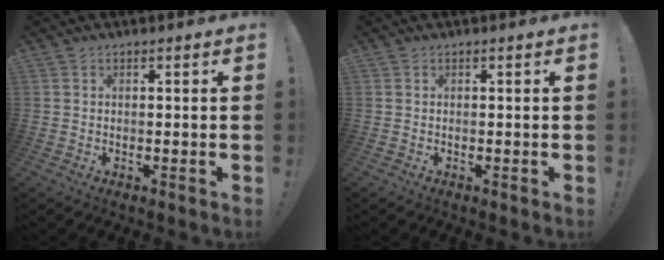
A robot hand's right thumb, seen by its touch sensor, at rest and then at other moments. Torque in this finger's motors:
{"motor_torque": [0.00, 0.00, 0.00, 0.00, 0.00]}